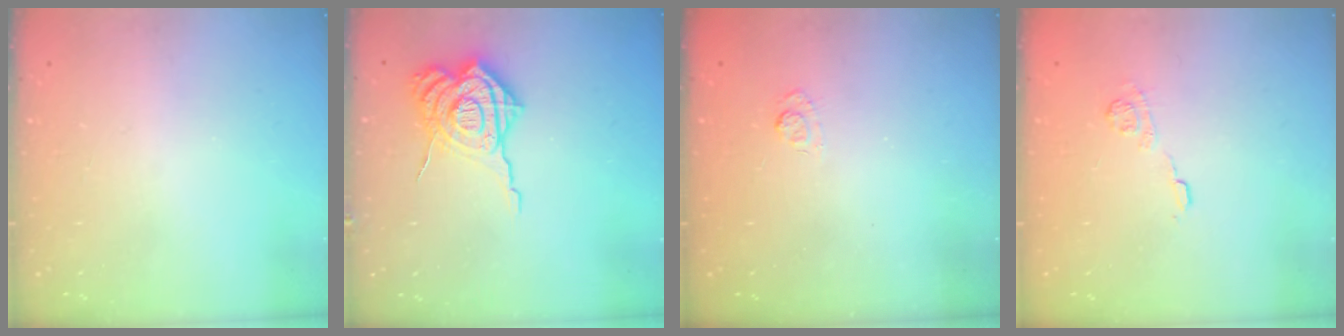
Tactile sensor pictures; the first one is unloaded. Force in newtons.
{"total": 16.1, "press": 16.0, "slide": 1.7}
{"total": 2.7, "press": 2.3, "slide": 1.5}
{"total": 9.2, "press": 9.2, "slide": 0.8}